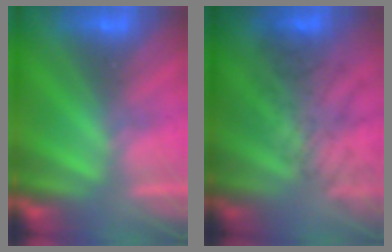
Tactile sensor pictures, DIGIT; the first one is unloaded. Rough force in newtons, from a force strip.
{"total": 3.8}